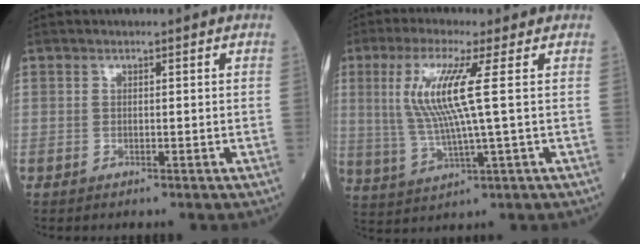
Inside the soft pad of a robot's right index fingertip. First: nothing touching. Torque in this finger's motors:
{"motor_torque": [0.18, 0.01, 0.19, 0.16]}